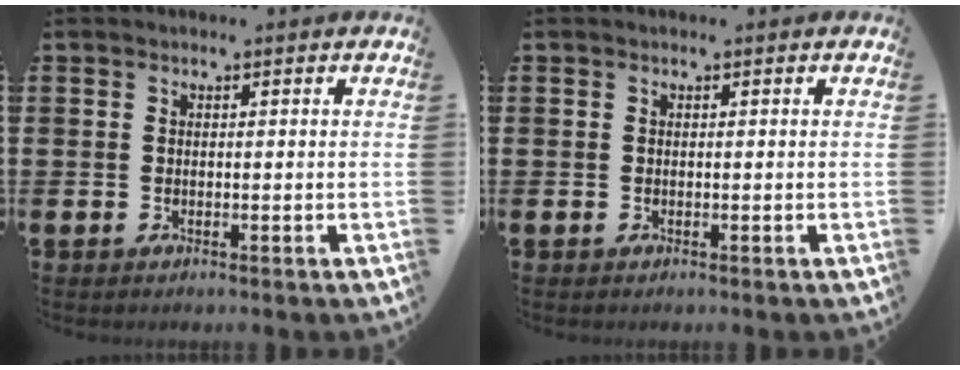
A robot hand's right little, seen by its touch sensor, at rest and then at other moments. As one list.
[{"total": 0.0}]